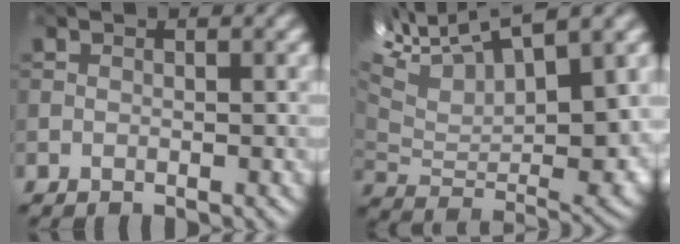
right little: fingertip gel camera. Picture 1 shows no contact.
{"total": 13.7, "force": [7.3, 5.2, 10.3], "torque": [-0.212, 0.020, 0.137]}